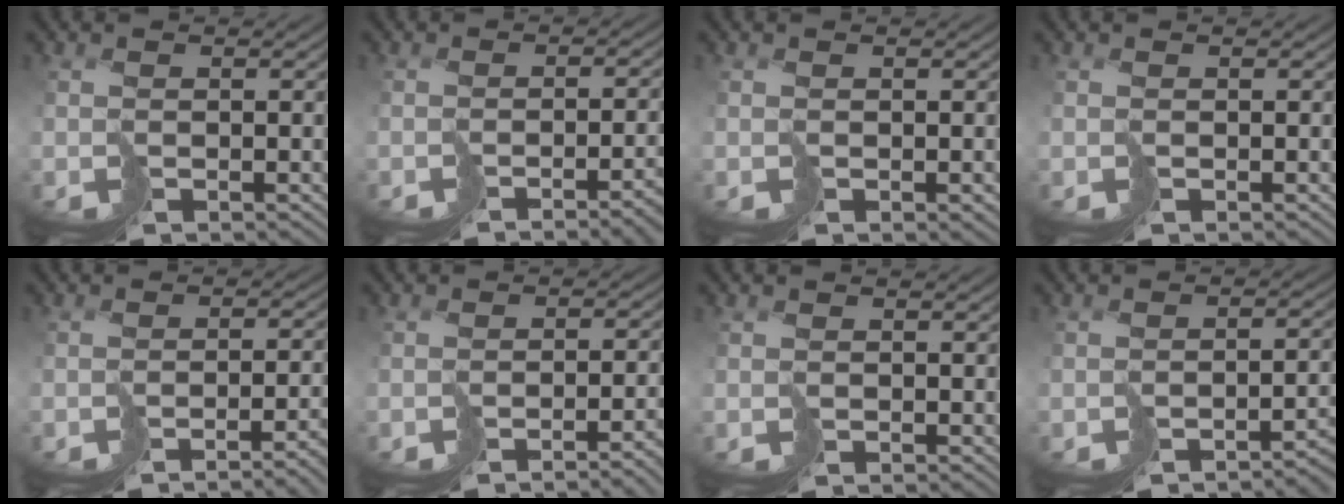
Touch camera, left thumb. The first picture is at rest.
{"total": 5.0, "force": [-3.7, 0.6, 3.4], "torque": [-0.036, -0.012, -0.051]}
{"total": 0.9, "force": [-0.1, 0.6, 0.6], "torque": [-0.011, -0.002, -0.001]}
{"total": 0.0}
{"total": 5.7, "force": [-4.6, 0.3, 3.5], "torque": [-0.036, -0.008, -0.062]}
{"total": 5.1, "force": [-4.2, 0.2, 2.8], "torque": [-0.026, -0.007, -0.059]}
{"total": 0.0}
{"total": 5.1, "force": [-4.2, 0.9, 2.9], "torque": [-0.026, -0.010, -0.060]}